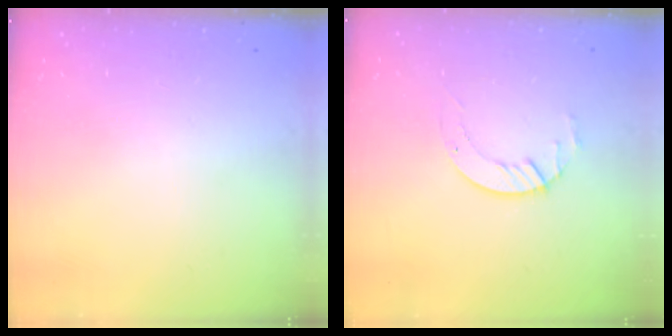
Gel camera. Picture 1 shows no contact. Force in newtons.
{"total": 3.6, "press": 3.6, "slide": 0.4}